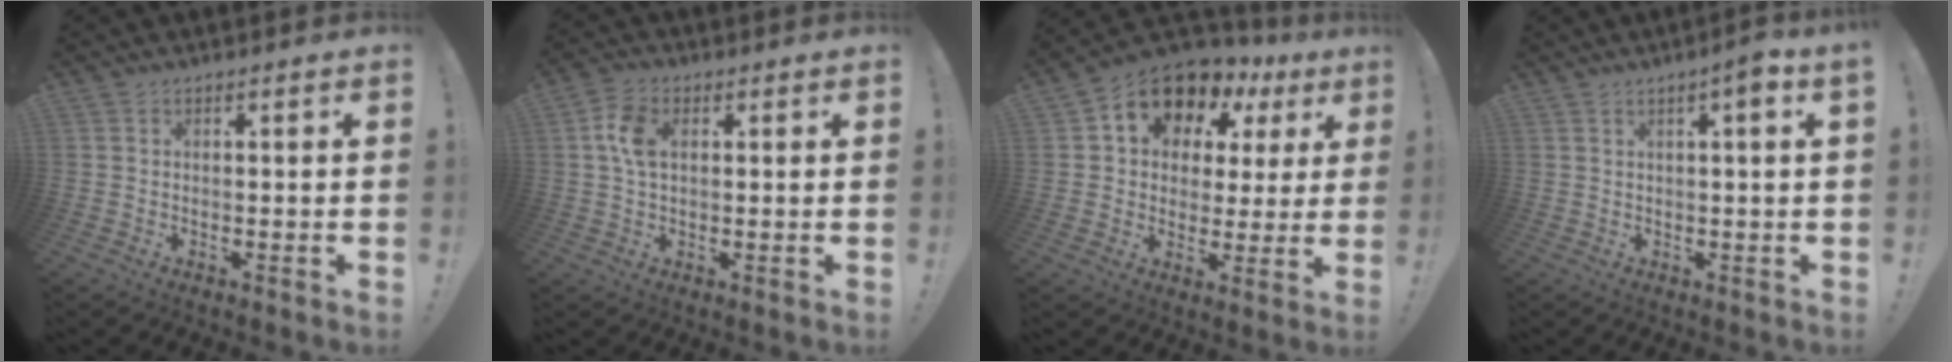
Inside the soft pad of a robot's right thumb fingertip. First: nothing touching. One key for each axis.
{"total": 7.8, "fx": 1.5, "fy": 5.1, "fz": 5.7, "tx": -0.105, "ty": 0.003, "tz": 0.027}
{"total": 11.2, "fx": 7.0, "fy": 7.3, "fz": 4.8, "tx": -0.084, "ty": -0.052, "tz": 0.125}
{"total": 4.0, "fx": 1.3, "fy": -0.3, "fz": 3.8, "tx": -0.049, "ty": -0.006, "tz": 0.013}